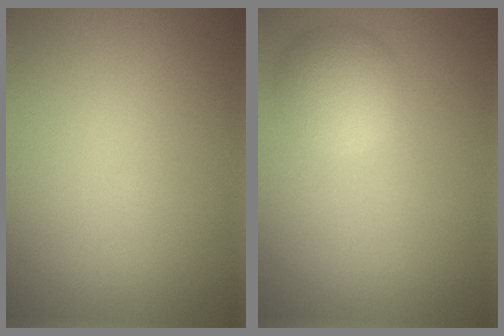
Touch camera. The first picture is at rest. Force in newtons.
{"total": 3.4, "press": 3.4, "slide": 0.1}